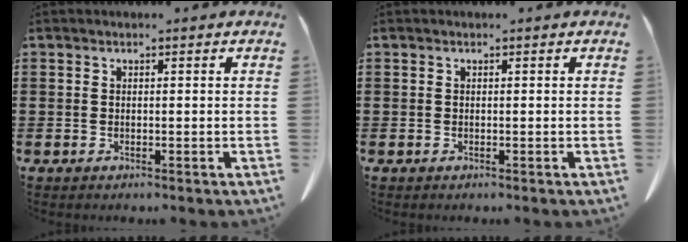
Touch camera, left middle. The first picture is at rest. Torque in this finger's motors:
{"motor_torque": [-0.37, 0.35, 0.00, 0.01]}